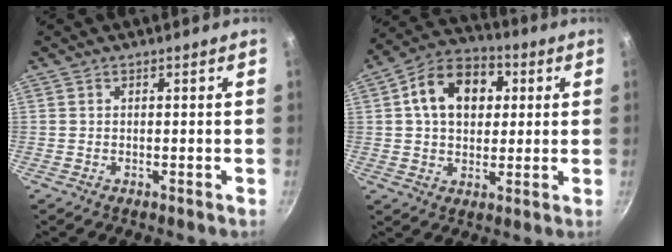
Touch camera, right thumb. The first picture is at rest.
{"total": 14.1, "force": [3.2, 10.1, 9.3], "torque": [-0.119, 0.017, 0.038]}